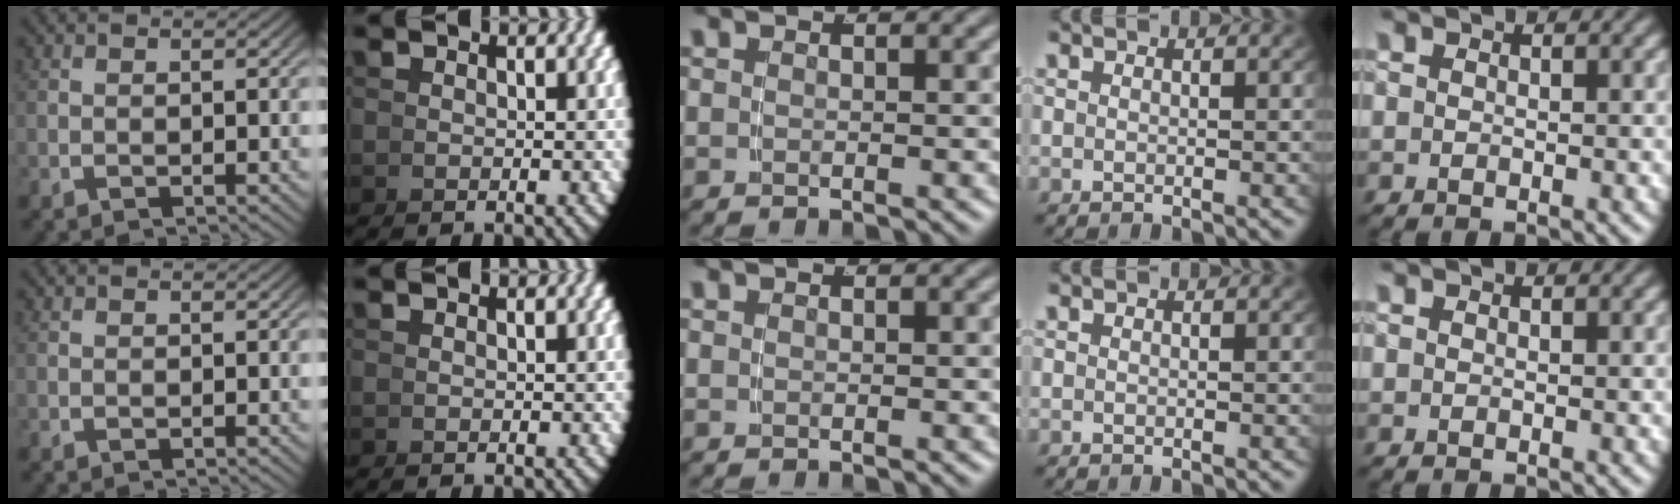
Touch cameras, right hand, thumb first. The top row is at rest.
{}